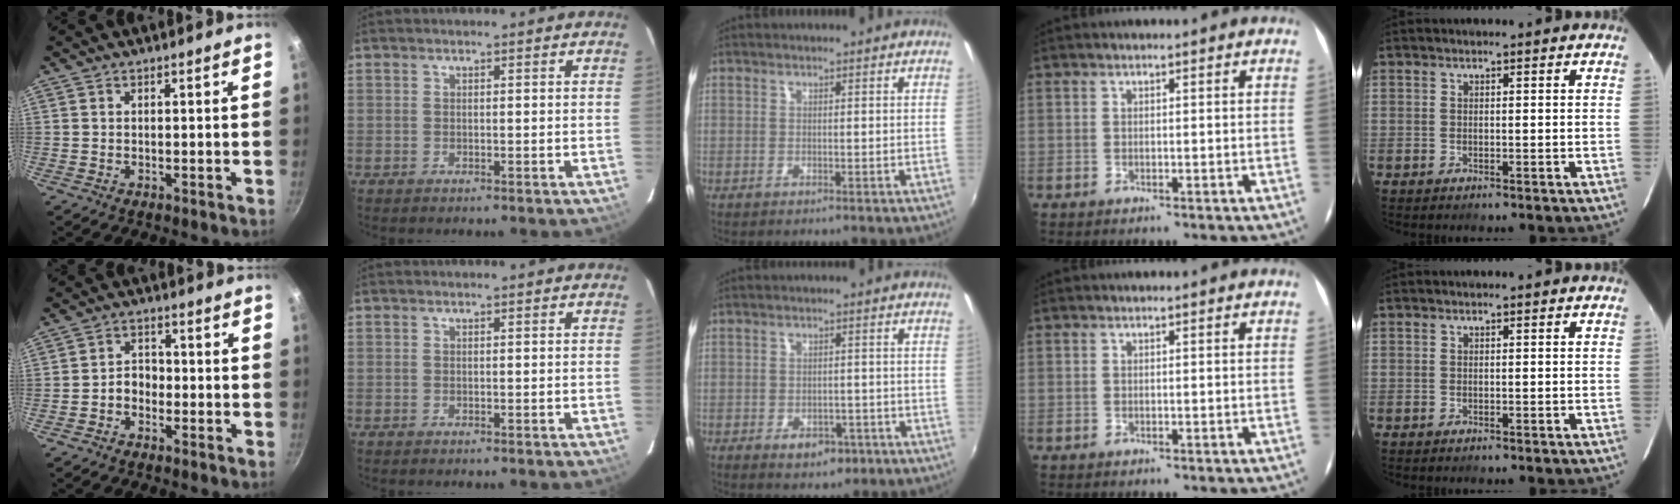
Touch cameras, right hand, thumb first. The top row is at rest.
{"thumb": {"total": 3.7, "force": [-1.6, 2.8, 1.8], "torque": [-0.010, 0.026, -0.032]}, "middle": {"total": 5.2, "force": [-3.0, 3.2, 2.8], "torque": [-0.060, -0.003, -0.037]}}